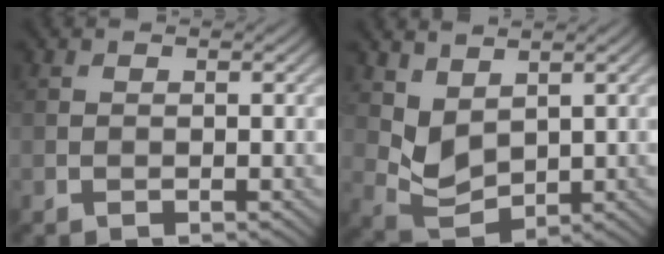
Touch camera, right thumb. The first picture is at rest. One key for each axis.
{"total": 4.5, "fx": 2.3, "fy": 2.7, "fz": 2.8, "tx": -0.072, "ty": -0.011, "tz": 0.055}